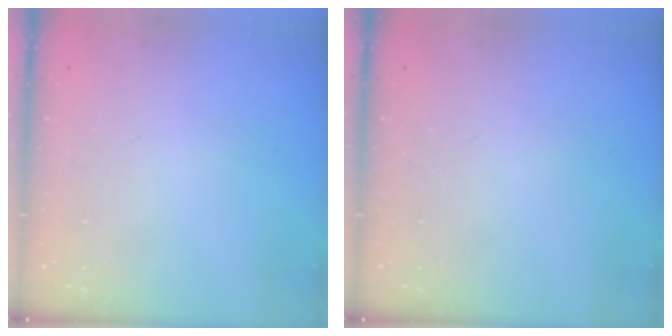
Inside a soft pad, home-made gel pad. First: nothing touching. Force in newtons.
{"total": 0.0}